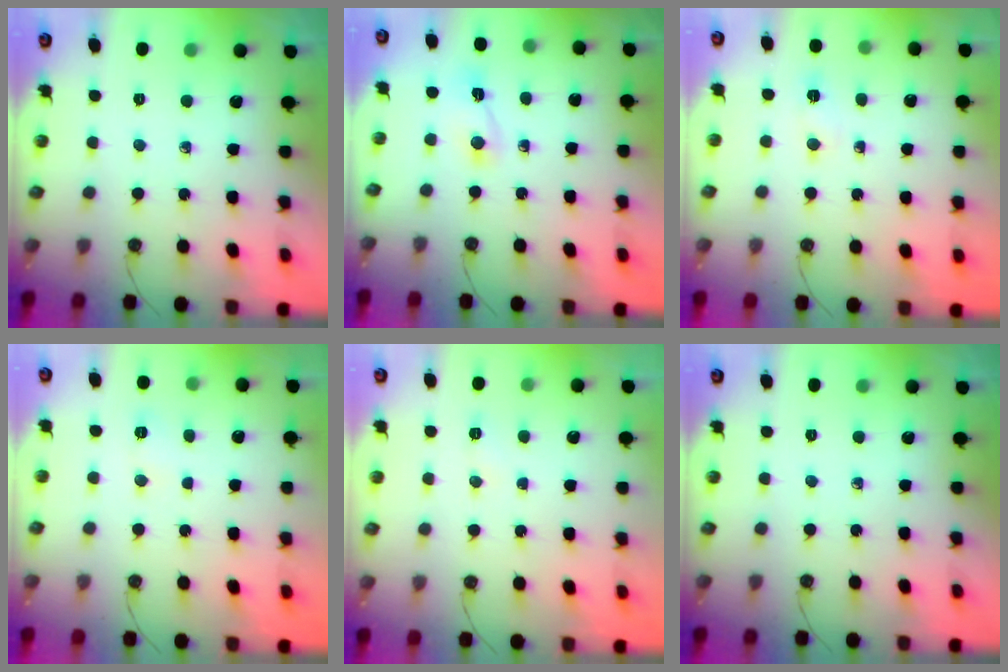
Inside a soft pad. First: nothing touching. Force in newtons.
{"total": 2.5, "press": 2.5, "slide": 0.3}
{"total": 3.9, "press": 3.9, "slide": 0.5}
{"total": 4.6, "press": 4.4, "slide": 1.2}
{"total": 4.4, "press": 4.4, "slide": 0.5}
{"total": 0.0}